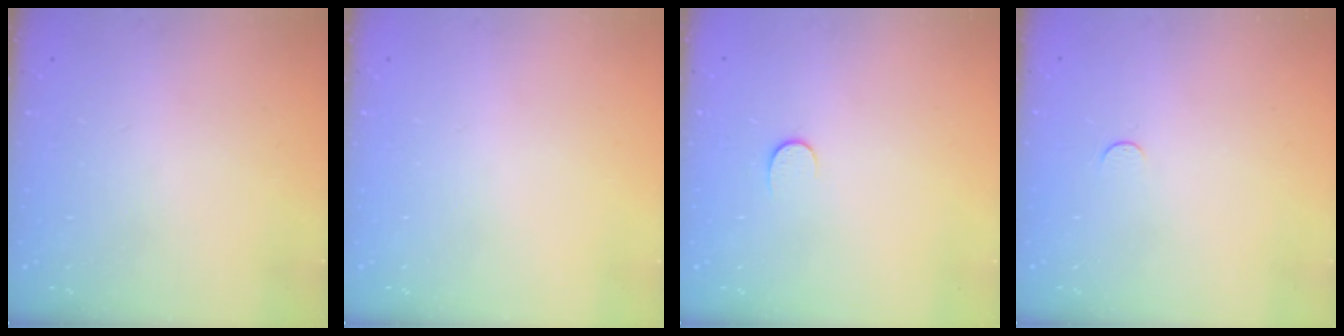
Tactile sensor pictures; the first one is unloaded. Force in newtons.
{"total": 0.0}
{"total": 4.4, "press": 4.3, "slide": 0.7}
{"total": 3.5, "press": 3.5, "slide": 0.4}